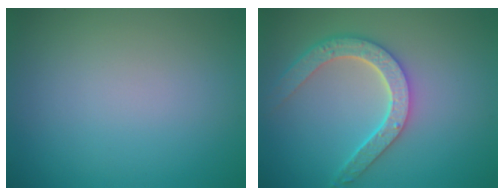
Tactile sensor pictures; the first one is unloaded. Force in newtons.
{"total": 4.8, "press": 3.9, "slide": 2.8}